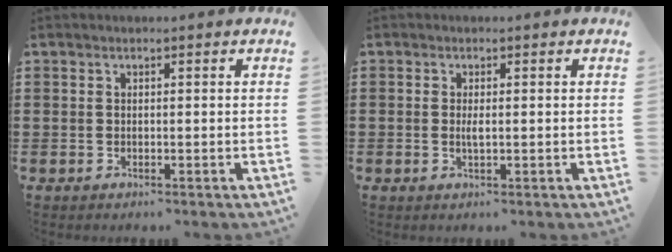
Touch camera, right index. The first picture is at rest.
{"total": 1.5, "force": [-0.1, 0.4, 1.4], "torque": [-0.026, 0.000, -0.002]}